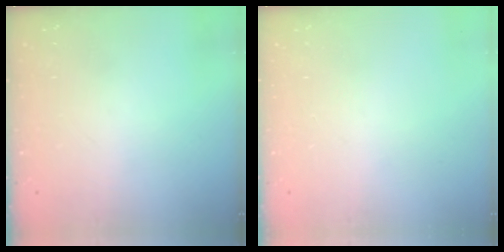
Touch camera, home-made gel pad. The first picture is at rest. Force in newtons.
{"total": 0.0}